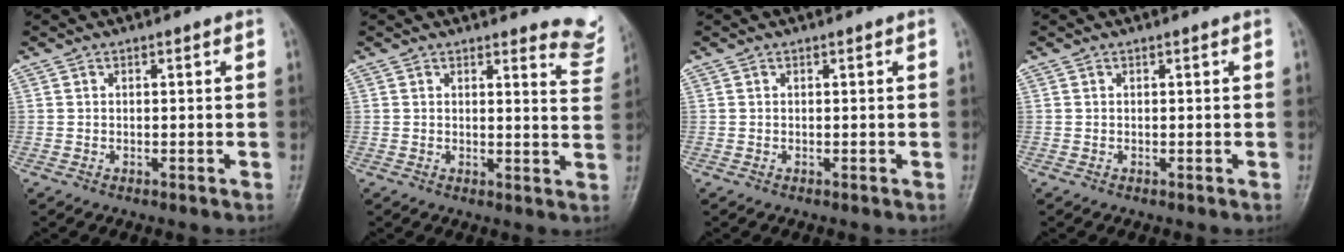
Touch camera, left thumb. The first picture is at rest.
{"total": 7.2, "force": [7.1, 1.4, 0.5], "torque": [0.028, -0.071, 0.052]}
{"total": 0.0}
{"total": 0.0}